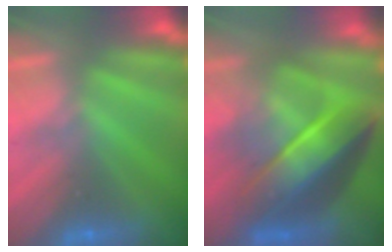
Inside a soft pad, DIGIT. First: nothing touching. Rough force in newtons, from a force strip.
{"total": 7.1}